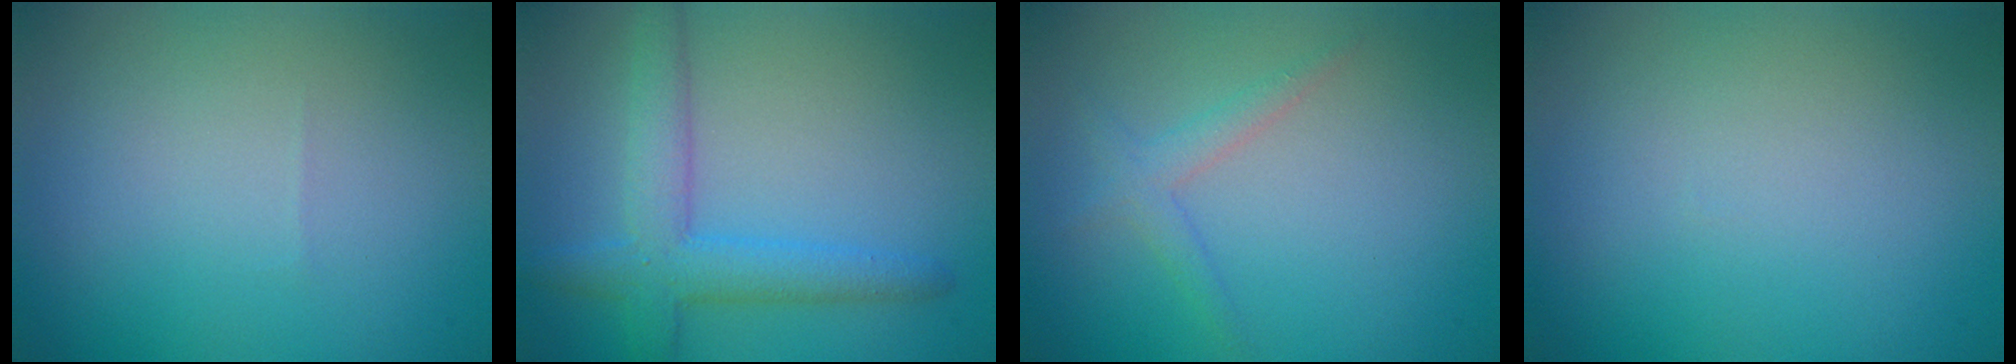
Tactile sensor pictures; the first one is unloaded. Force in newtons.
{"total": 4.5, "press": 4.5, "slide": 0.2}
{"total": 1.7, "press": 1.7, "slide": 0.1}
{"total": 0.0}